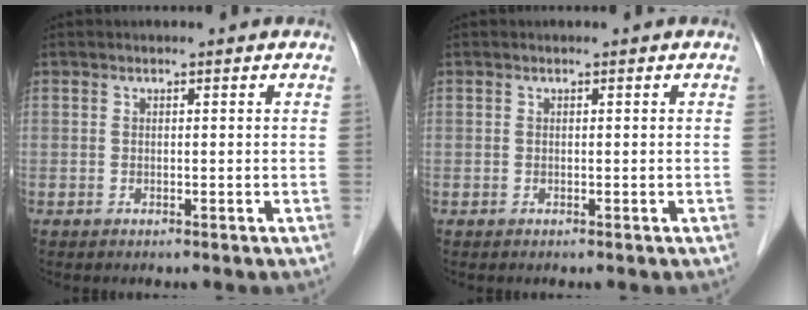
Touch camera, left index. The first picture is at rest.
{"total": 0.0}